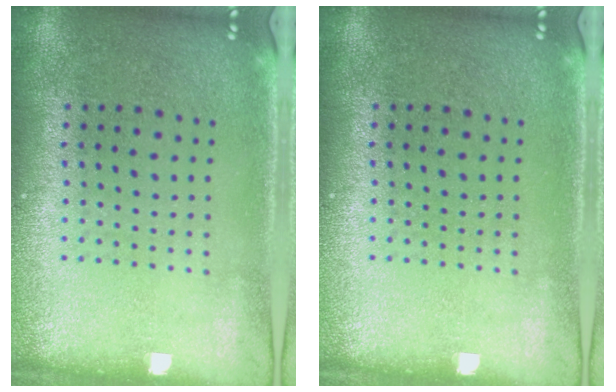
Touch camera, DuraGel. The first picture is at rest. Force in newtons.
{"total": 0.0}